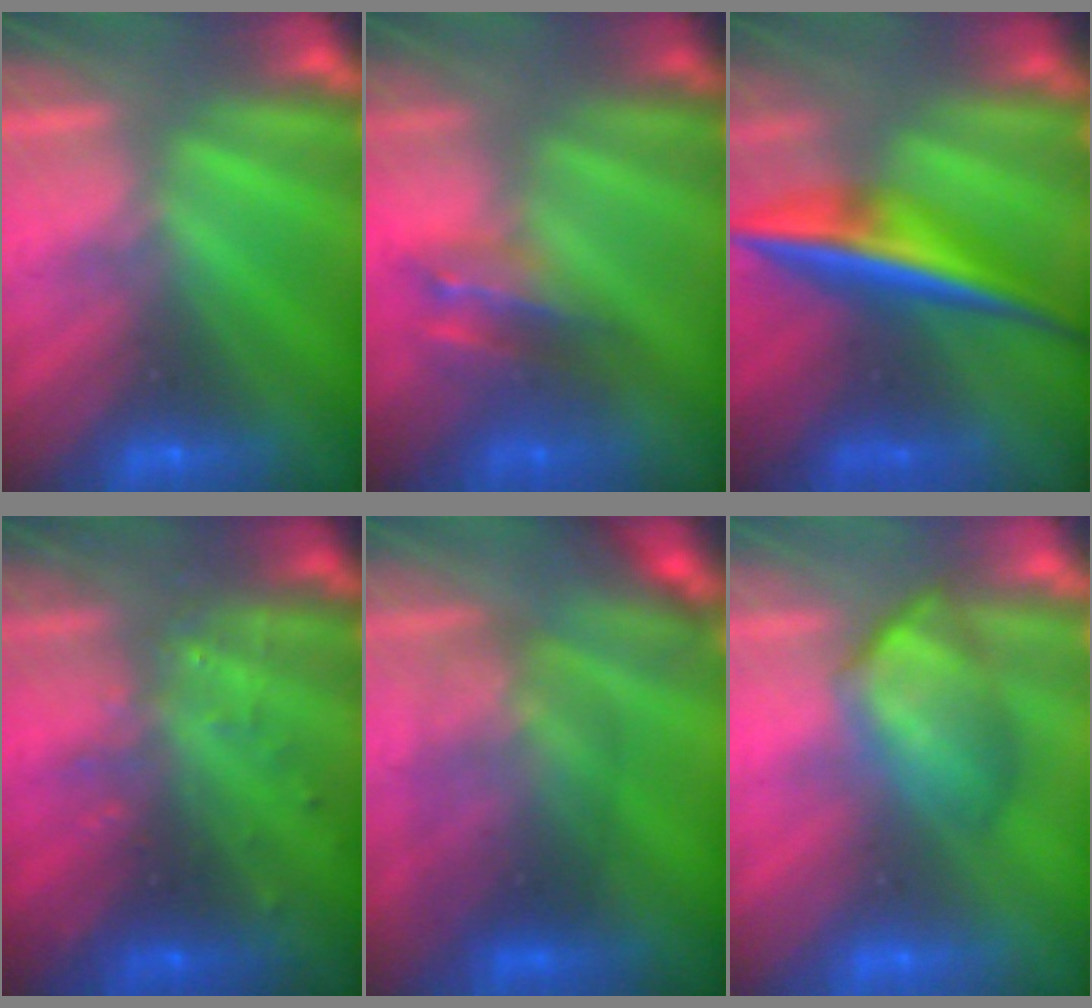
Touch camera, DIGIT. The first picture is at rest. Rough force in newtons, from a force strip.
{"total": 2.9}
{"total": 7.2}
{"total": 3.7}
{"total": 2.7}
{"total": 4.4}